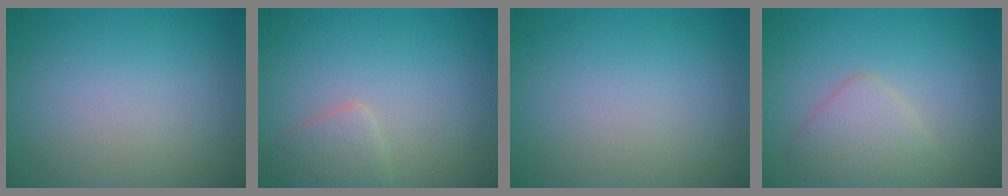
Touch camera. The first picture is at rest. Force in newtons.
{"total": 1.9, "press": 1.9, "slide": 0.0}
{"total": 0.0}
{"total": 3.0, "press": 3.0, "slide": 0.1}